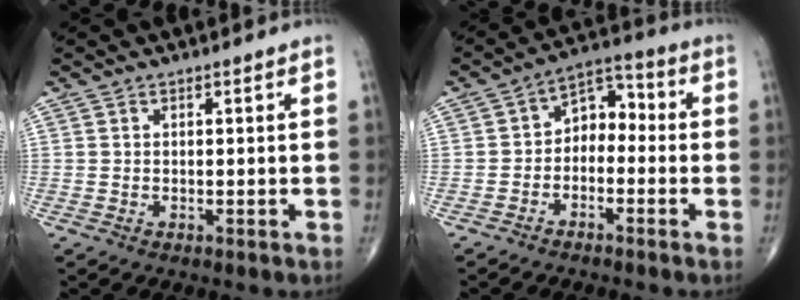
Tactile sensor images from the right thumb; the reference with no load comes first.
{"total": 7.1, "force": [-1.5, 5.0, 4.8], "torque": [-0.047, 0.044, -0.043]}